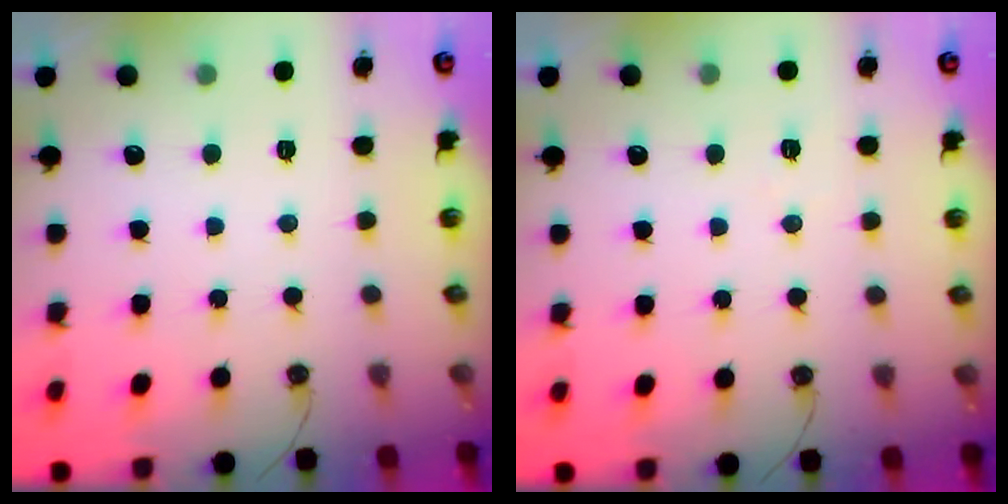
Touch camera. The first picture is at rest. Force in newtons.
{"total": 6.9, "press": 5.5, "slide": 4.1}